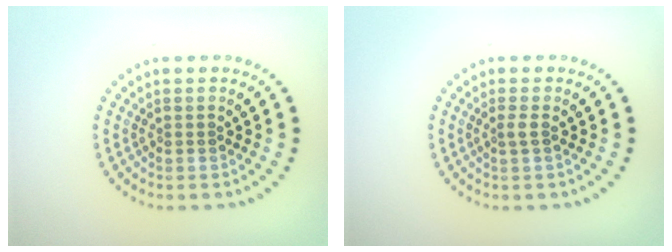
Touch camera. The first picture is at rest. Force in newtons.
{"total": 0.9, "press": 0.6, "slide": 0.7}